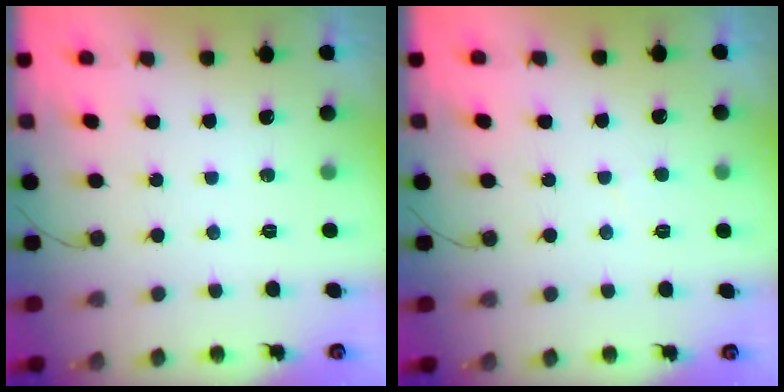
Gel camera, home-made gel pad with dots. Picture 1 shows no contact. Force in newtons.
{"total": 2.4, "press": 2.4, "slide": 0.2}